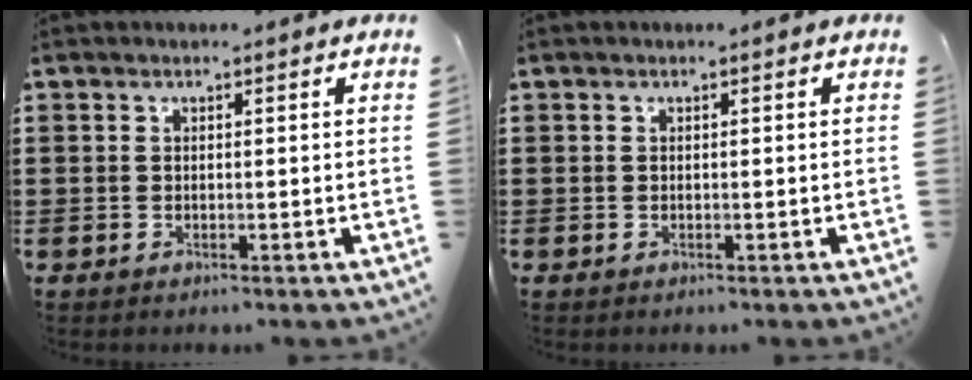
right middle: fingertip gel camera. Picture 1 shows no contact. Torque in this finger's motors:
{"motor_torque": [-2.14, 0.00, 0.00, -0.01]}